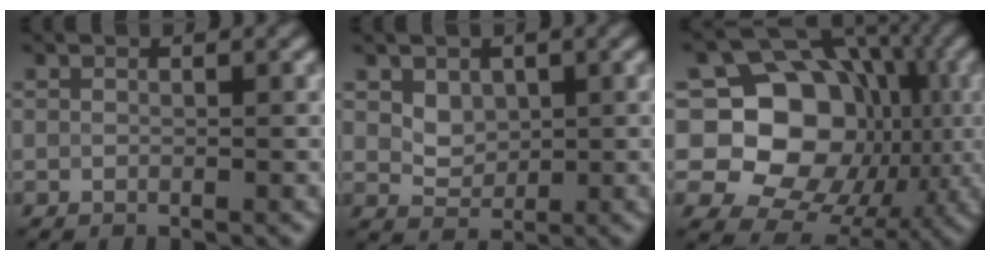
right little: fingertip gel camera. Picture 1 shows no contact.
{"total": 2.4, "force": [1.1, 1.7, 1.3], "torque": [-0.021, -0.006, 0.023]}
{"total": 16.0, "force": [0.5, 13.4, 8.6], "torque": [-0.103, 0.004, -0.011]}